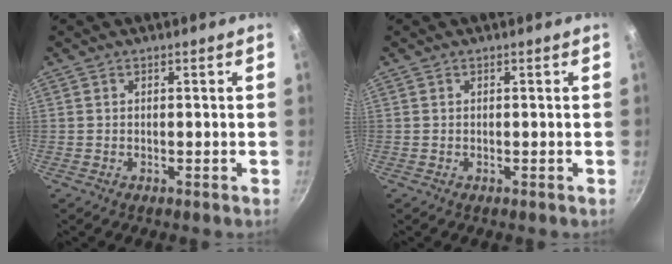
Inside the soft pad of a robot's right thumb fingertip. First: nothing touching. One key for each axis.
{"total": 0.0}